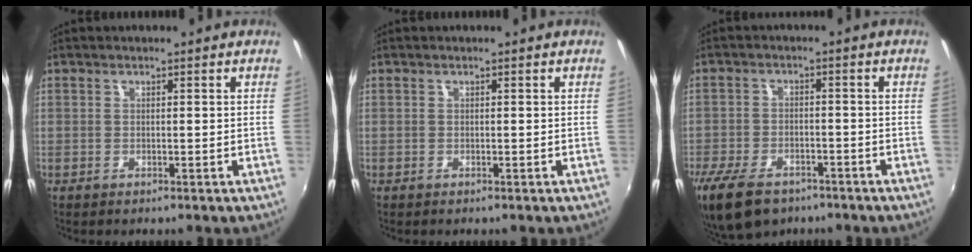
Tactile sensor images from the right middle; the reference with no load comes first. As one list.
[{"total": 0.0}, {"total": 12.6, "force": [-8.9, 6.3, 6.3], "torque": [-0.163, -0.030, -0.157]}]